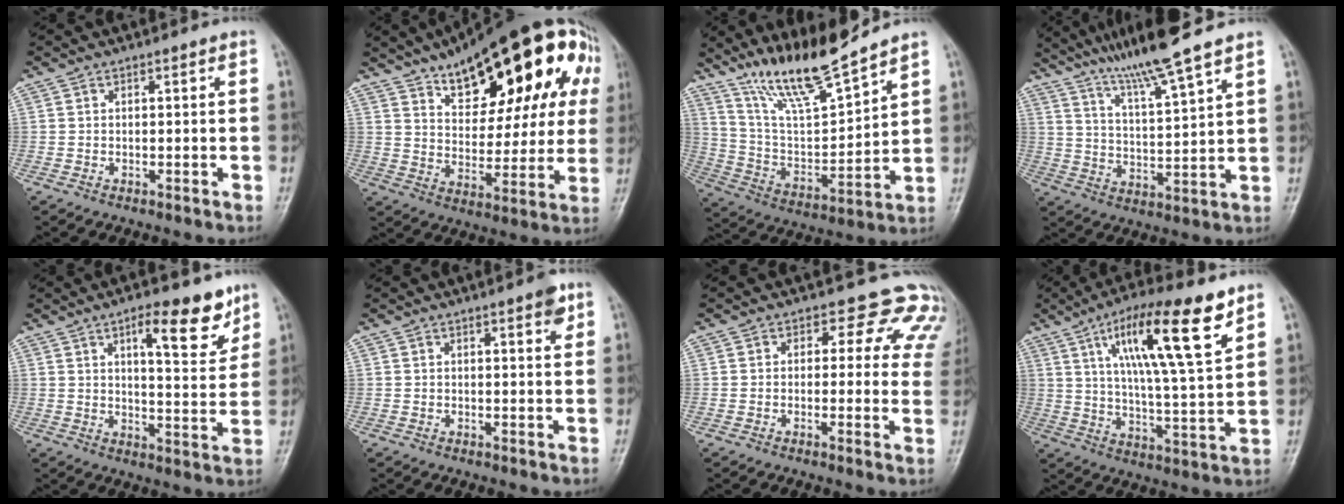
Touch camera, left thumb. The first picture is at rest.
{"total": 26.5, "force": [13.5, 11.1, 20.0], "torque": [-0.244, -0.018, 0.195]}
{"total": 14.4, "force": [12.3, 1.4, 7.4], "torque": [-0.124, -0.073, 0.240]}
{"total": 12.0, "force": [9.5, -0.4, 7.3], "torque": [-0.126, -0.043, 0.172]}
{"total": 10.7, "force": [6.4, 3.4, 7.8], "torque": [-0.085, -0.038, 0.093]}
{"total": 2.8, "force": [1.6, 0.7, 2.2], "torque": [-0.022, -0.005, 0.016]}
{"total": 9.7, "force": [6.9, 5.8, 3.7], "torque": [0.014, -0.021, 0.047]}
{"total": 17.7, "force": [9.1, 3.3, 14.9], "torque": [-0.238, -0.030, 0.153]}